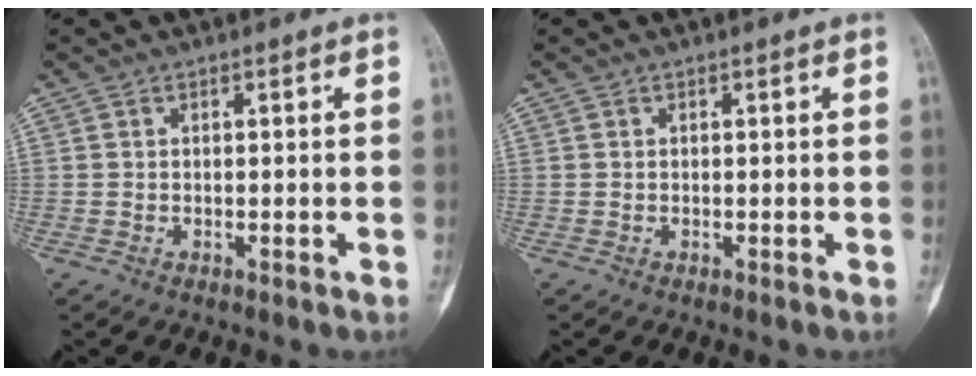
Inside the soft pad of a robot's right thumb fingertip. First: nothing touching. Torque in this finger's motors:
{"motor_torque": [0.00, 0.00, 0.03, -0.04, 0.00]}